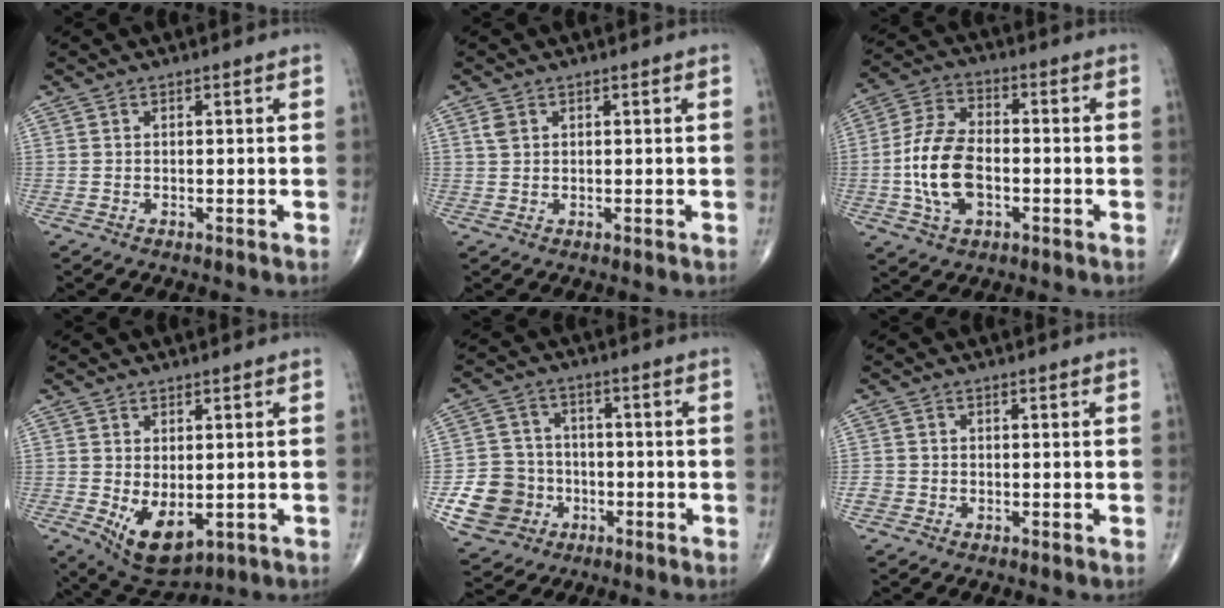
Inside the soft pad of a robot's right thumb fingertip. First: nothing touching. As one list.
[{"total": 1.8, "force": [0.7, 1.3, 1.0], "torque": [-0.022, 0.003, 0.017]}, {"total": 12.5, "force": [-2.3, 7.2, 10.0], "torque": [-0.194, 0.019, -0.047]}, {"total": 8.4, "force": [-1.6, 4.6, 6.9], "torque": [-0.102, -0.012, -0.005]}, {"total": 10.7, "force": [-3.2, 9.7, 3.2], "torque": [-0.037, 0.021, -0.051]}, {"total": 1.7, "force": [-0.6, 1.5, 0.5], "torque": [-0.005, 0.004, -0.016]}]